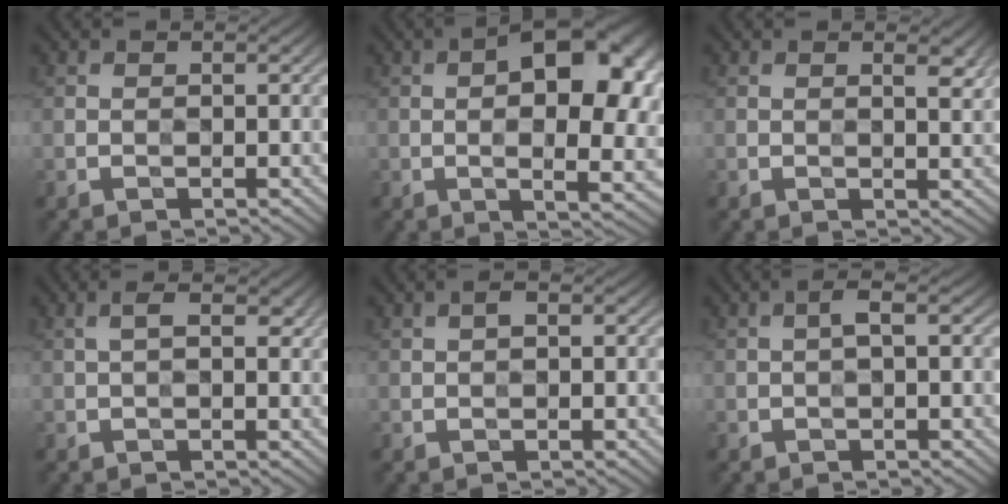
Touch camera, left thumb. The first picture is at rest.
{"total": 15.9, "force": [3.5, 7.4, 13.6], "torque": [-0.182, 0.023, 0.035]}
{"total": 2.2, "force": [1.0, 0.7, 1.8], "torque": [-0.027, -0.004, 0.018]}
{"total": 1.6, "force": [0.5, 0.5, 1.4], "torque": [-0.029, 0.003, 0.008]}
{"total": 1.3, "force": [0.4, 0.7, 1.0], "torque": [-0.016, 0.005, 0.004]}
{"total": 1.4, "force": [0.1, 0.3, 1.4], "torque": [-0.028, 0.008, -0.002]}